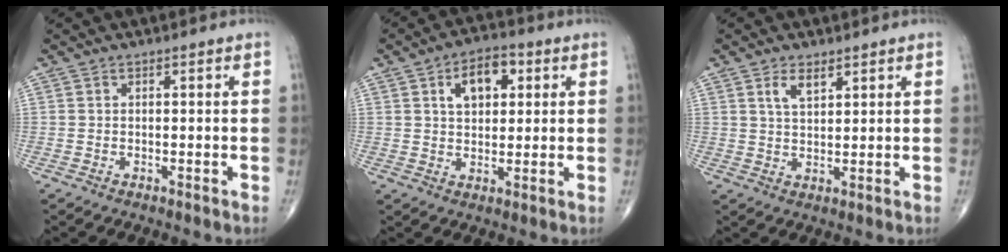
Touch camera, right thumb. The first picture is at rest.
{"total": 8.6, "force": [2.9, 5.2, 6.2], "torque": [-0.074, 0.002, 0.040]}
{"total": 3.8, "force": [2.3, 1.8, 2.6], "torque": [-0.041, -0.013, 0.044]}